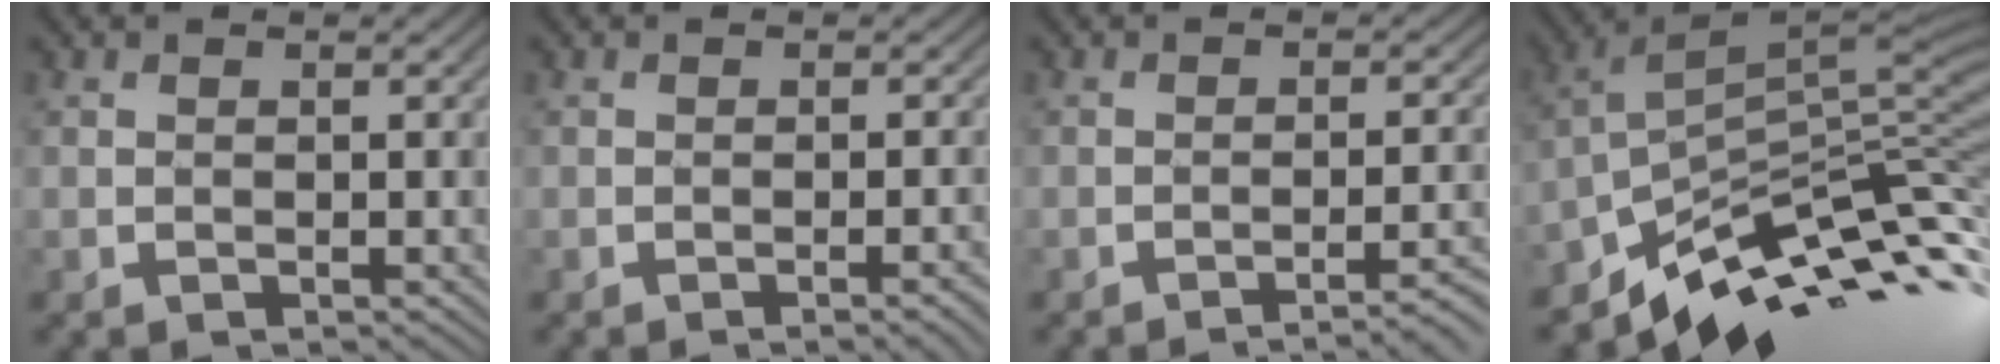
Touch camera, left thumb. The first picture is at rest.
{"total": 3.1, "force": [-1.3, 0.6, 2.7], "torque": [-0.032, 0.012, -0.024]}
{"total": 5.4, "force": [-3.2, 1.0, 4.2], "torque": [-0.054, 0.011, -0.049]}
{"total": 10.7, "force": [-6.0, 4.1, 7.8], "torque": [-0.149, 0.008, -0.110]}